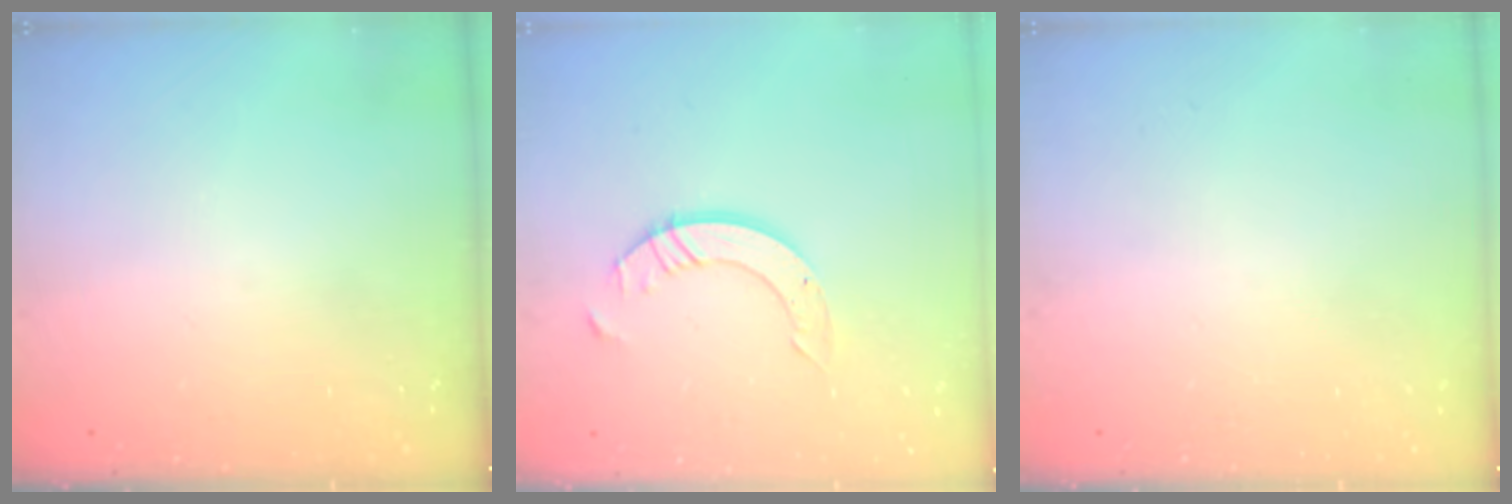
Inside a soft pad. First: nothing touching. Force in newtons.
{"total": 8.1, "press": 8.1, "slide": 0.7}
{"total": 0.0}